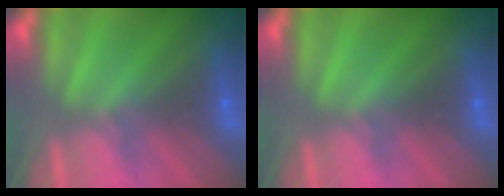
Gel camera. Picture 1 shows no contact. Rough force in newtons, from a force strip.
{"total": 0.0}